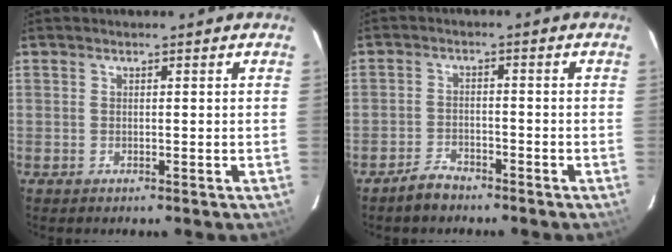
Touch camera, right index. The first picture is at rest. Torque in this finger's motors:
{"motor_torque": [-0.19, -0.19, -0.35, -0.14]}